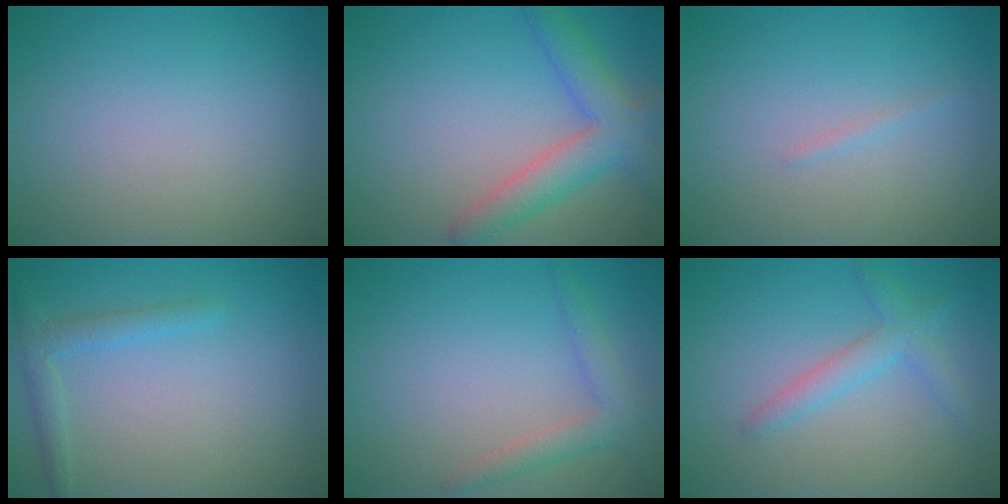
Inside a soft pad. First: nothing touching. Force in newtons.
{"total": 4.7, "press": 4.7, "slide": 0.1}
{"total": 0.6, "press": 0.6, "slide": 0.1}
{"total": 1.9, "press": 1.9, "slide": 0.1}
{"total": 2.3, "press": 2.3, "slide": 0.1}
{"total": 2.4, "press": 2.4, "slide": 0.2}